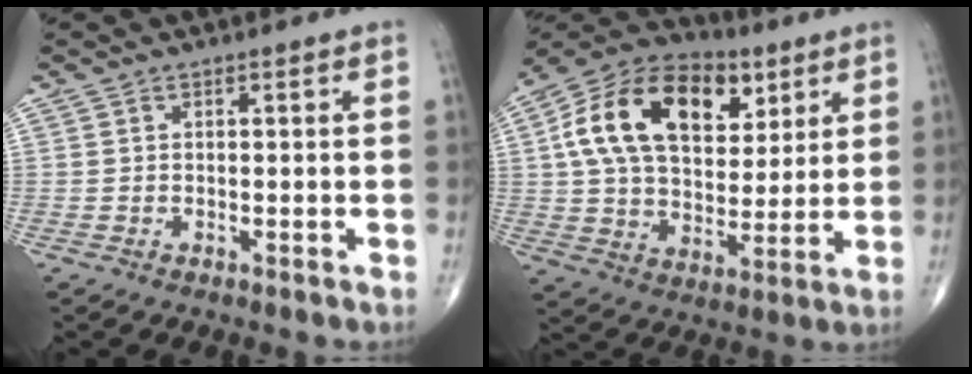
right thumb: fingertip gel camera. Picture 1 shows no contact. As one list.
[{"total": 22.8, "force": [7.4, 14.4, 16.0], "torque": [-0.257, -0.001, 0.120]}]